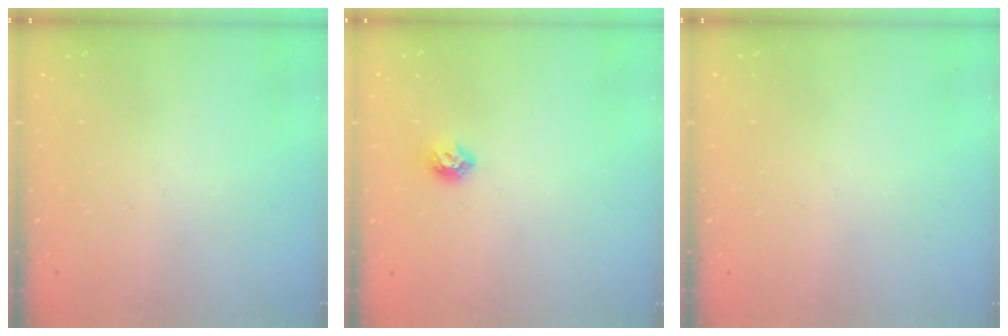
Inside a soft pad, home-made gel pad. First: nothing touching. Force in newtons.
{"total": 6.6, "press": 6.6, "slide": 0.9}
{"total": 0.0}